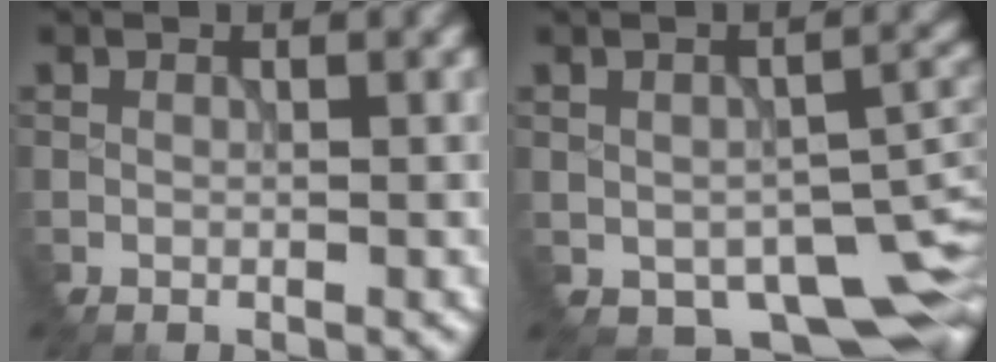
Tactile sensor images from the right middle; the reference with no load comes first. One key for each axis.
{"total": 8.6, "fx": -3.9, "fy": 4.9, "fz": 5.9, "tx": -0.075, "ty": -0.038, "tz": -0.044}